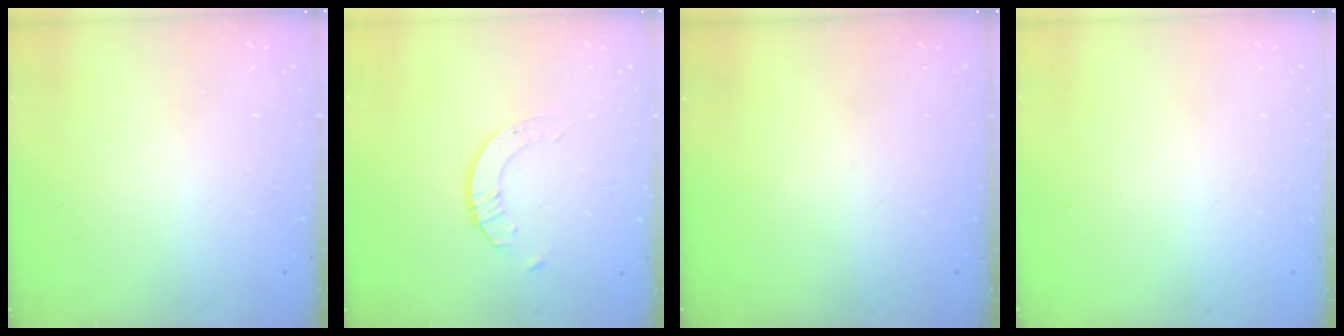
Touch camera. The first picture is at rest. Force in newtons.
{"total": 2.1, "press": 2.1, "slide": 0.2}
{"total": 0.0}
{"total": 0.0}